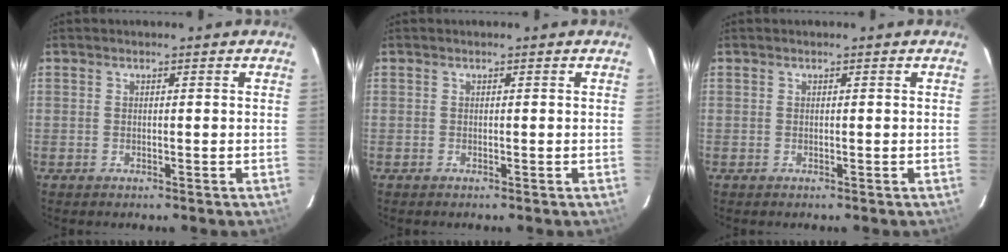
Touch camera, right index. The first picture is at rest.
{"total": 0.0}
{"total": 0.0}